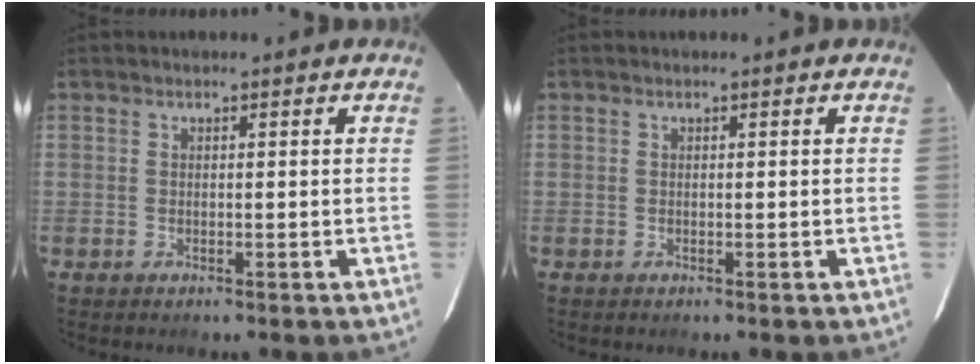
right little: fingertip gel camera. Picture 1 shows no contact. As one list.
[{"total": 0.0}]